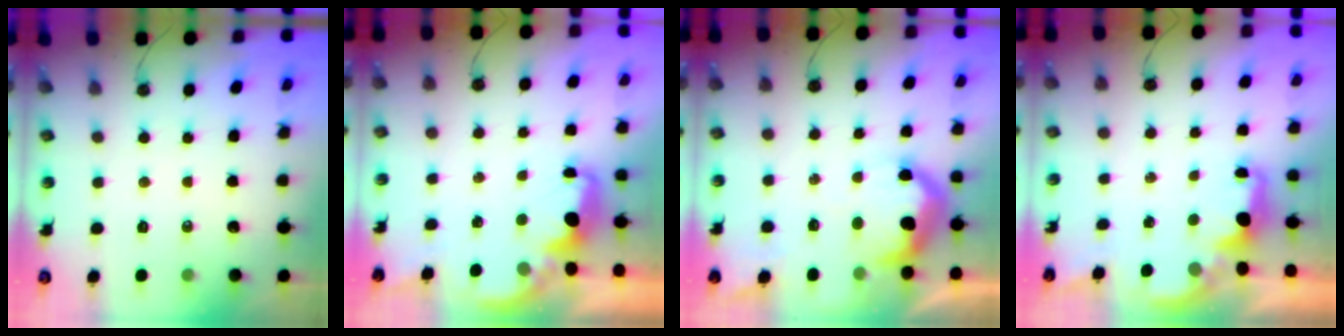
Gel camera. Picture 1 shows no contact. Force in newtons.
{"total": 2.3, "press": 2.0, "slide": 1.1}
{"total": 15.9, "press": 15.9, "slide": 1.1}
{"total": 1.8, "press": 1.7, "slide": 0.5}